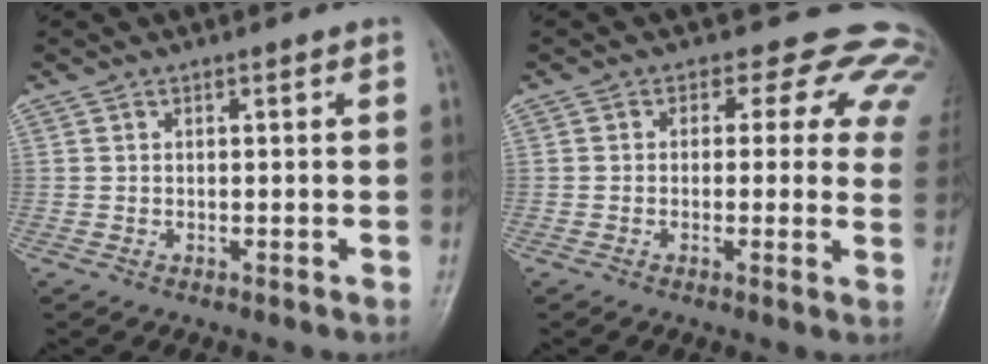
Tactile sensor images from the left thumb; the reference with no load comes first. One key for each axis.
{"total": 13.2, "fx": 7.9, "fy": 8.1, "fz": 6.7, "tx": -0.020, "ty": -0.014, "tz": 0.059}